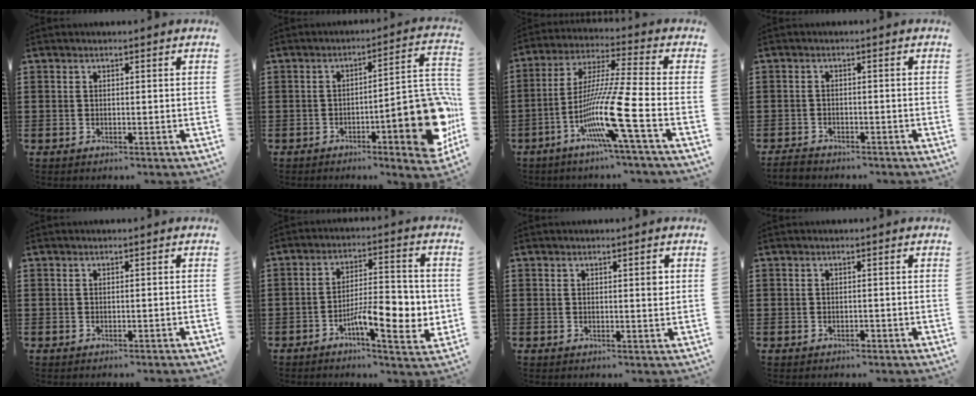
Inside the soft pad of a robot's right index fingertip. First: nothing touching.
{"total": 12.8, "force": [-4.3, 3.3, 11.6], "torque": [-0.143, -0.011, -0.071]}
{"total": 13.5, "force": [-5.8, -0.6, 12.2], "torque": [-0.259, -0.019, -0.120]}
{"total": 1.9, "force": [-1.9, 0.3, 0.2], "torque": [-0.015, -0.002, -0.042]}
{"total": 0.5, "force": [-0.5, -0.1, 0.3], "torque": [-0.005, -0.001, -0.009]}
{"total": 9.4, "force": [-2.9, 3.3, 8.3], "torque": [-0.116, 0.002, -0.046]}
{"total": 1.6, "force": [0.5, 0.4, 1.5], "torque": [-0.012, -0.003, 0.003]}
{"total": 0.6, "force": [-0.5, 0.2, 0.2], "torque": [-0.007, -0.001, -0.010]}